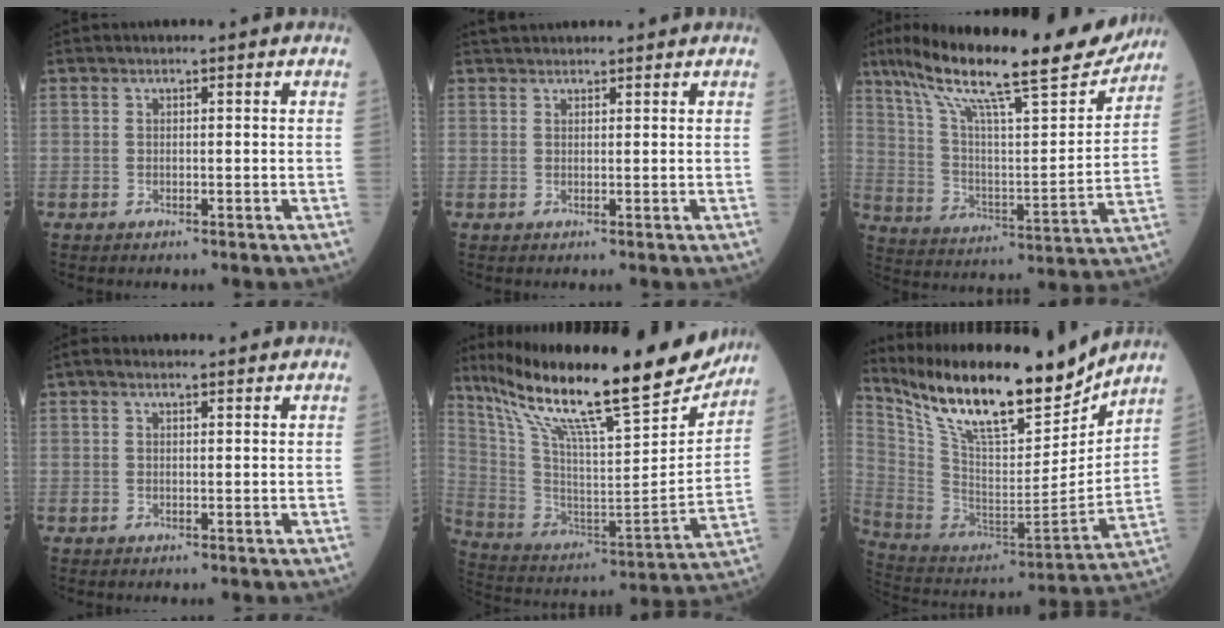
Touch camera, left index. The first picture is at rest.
{"total": 4.2, "force": [3.9, 0.8, 1.3], "torque": [-0.013, 0.037, 0.061]}
{"total": 24.4, "force": [19.3, 3.1, 14.5], "torque": [-0.250, 0.008, 0.300]}
{"total": 1.8, "force": [1.3, 0.6, 1.0], "torque": [-0.024, 0.020, 0.021]}
{"total": 28.6, "force": [22.1, 4.0, 17.7], "torque": [-0.312, -0.017, 0.348]}
{"total": 21.6, "force": [17.2, 4.5, 12.3], "torque": [-0.221, -0.011, 0.311]}